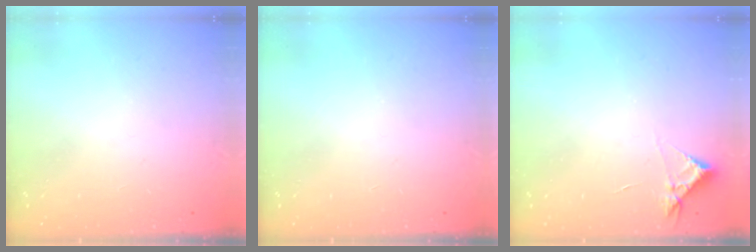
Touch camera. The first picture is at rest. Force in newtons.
{"total": 0.0}
{"total": 3.1, "press": 3.1, "slide": 0.5}